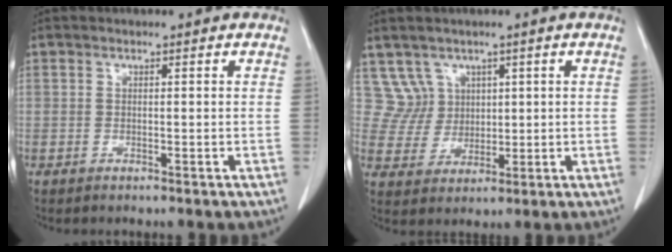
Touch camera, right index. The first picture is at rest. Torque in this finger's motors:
{"motor_torque": [-0.55, 0.50, -0.28, -0.07]}